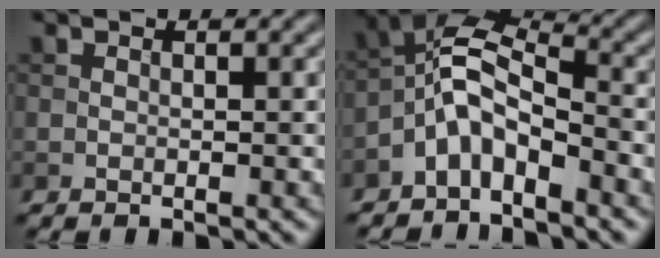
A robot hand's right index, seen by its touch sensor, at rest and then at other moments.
{"total": 5.2, "force": [-2.9, 2.1, 3.8], "torque": [-0.071, 0.012, -0.068]}